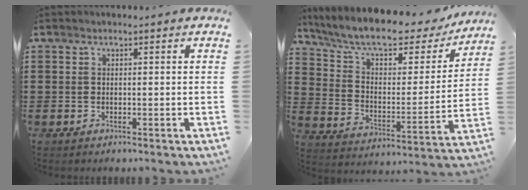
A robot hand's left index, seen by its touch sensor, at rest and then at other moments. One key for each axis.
{"total": 9.1, "fx": 7.7, "fy": 2.0, "fz": 4.4, "tx": -0.110, "ty": -0.048, "tz": 0.131}